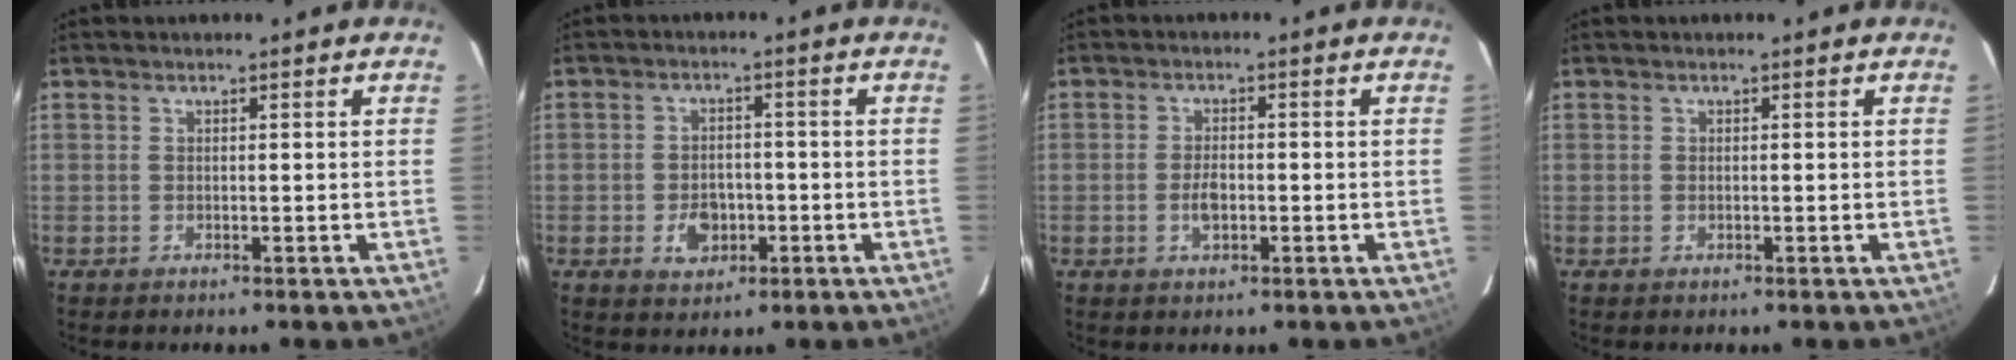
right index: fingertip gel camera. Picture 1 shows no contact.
{"total": 5.6, "force": [-2.0, 4.2, 3.2], "torque": [-0.064, 0.006, -0.025]}
{"total": 3.5, "force": [-1.0, 1.9, 2.8], "torque": [-0.054, 0.001, -0.016]}
{"total": 0.6, "force": [-0.2, 0.5, 0.3], "torque": [-0.005, 0.000, -0.003]}